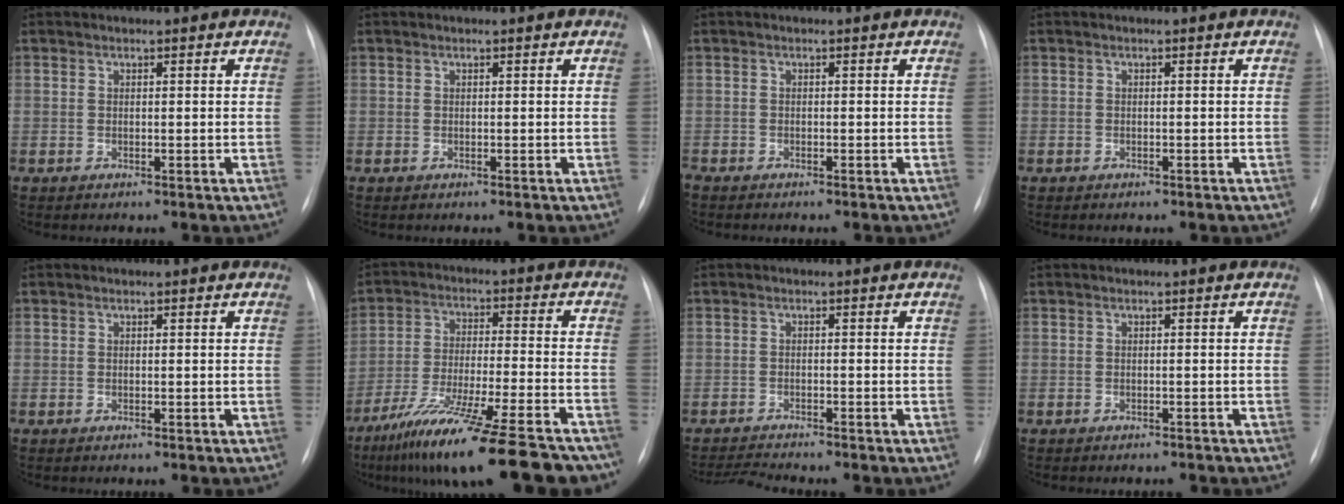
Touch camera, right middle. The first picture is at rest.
{"total": 0.0}
{"total": 2.1, "force": [-1.9, 0.5, 0.9], "torque": [-0.013, -0.007, -0.025]}
{"total": 0.6, "force": [-0.5, 0.4, 0.2], "torque": [-0.008, 0.001, -0.007]}
{"total": 0.0}
{"total": 21.9, "force": [-17.4, 1.8, 13.1], "torque": [-0.172, -0.022, -0.272]}
{"total": 3.3, "force": [-3.1, -1.1, 0.4], "torque": [-0.012, -0.019, -0.054]}
{"total": 2.6, "force": [-2.4, 0.8, 0.8], "torque": [-0.011, -0.004, -0.026]}